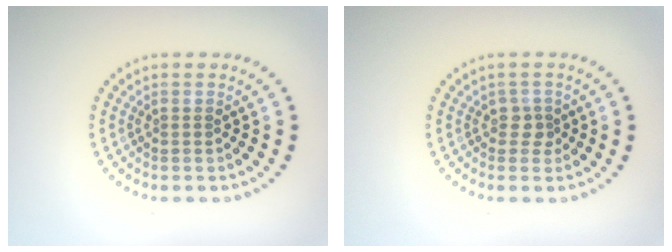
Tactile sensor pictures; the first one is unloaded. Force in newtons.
{"total": 1.3, "press": 1.1, "slide": 0.7}